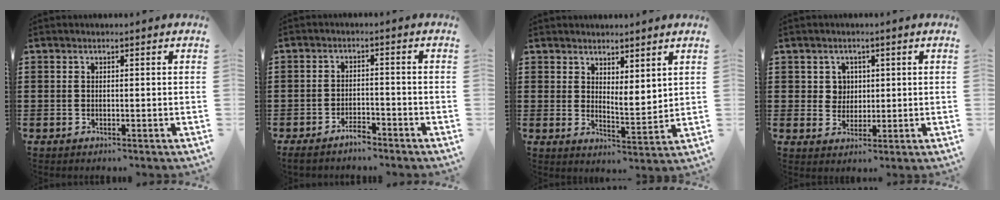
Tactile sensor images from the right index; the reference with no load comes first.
{"total": 3.2, "force": [-2.8, 0.6, 1.4], "torque": [-0.025, 0.006, -0.054]}
{"total": 3.7, "force": [3.5, 0.9, 0.6], "torque": [-0.015, -0.014, 0.066]}
{"total": 3.0, "force": [1.0, 2.7, 0.9], "torque": [-0.030, 0.007, 0.018]}